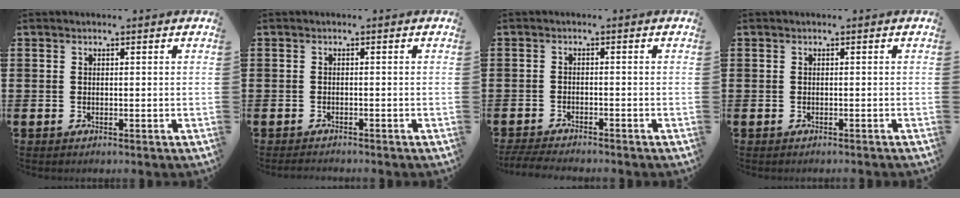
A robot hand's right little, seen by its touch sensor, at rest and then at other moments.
{"total": 0.7, "force": [-0.7, 0.0, 0.1], "torque": [-0.004, -0.002, -0.014]}
{"total": 2.1, "force": [-2.1, 0.0, 0.4], "torque": [-0.007, 0.004, -0.043]}
{"total": 0.0}